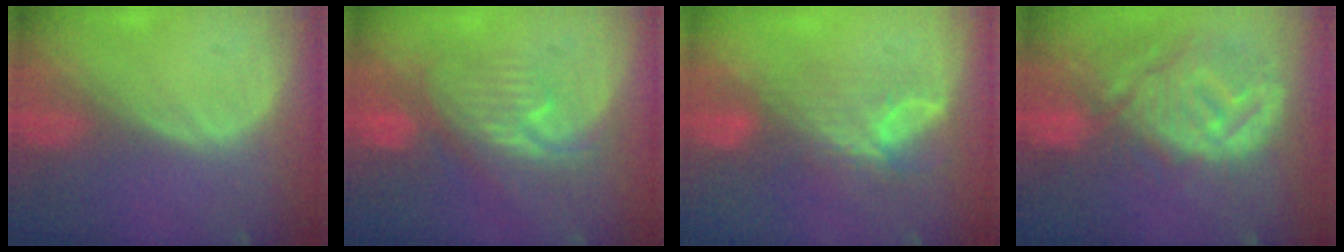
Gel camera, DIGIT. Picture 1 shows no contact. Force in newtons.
{"total": 8.0, "press": 7.8, "slide": 1.9}
{"total": 7.9, "press": 6.6, "slide": 4.2}
{"total": 12.3, "press": 11.0, "slide": 5.4}